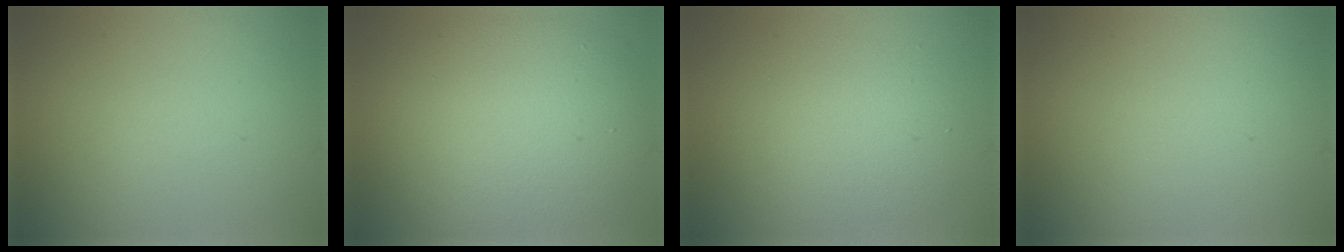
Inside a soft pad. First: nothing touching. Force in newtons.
{"total": 9.5, "press": 9.5, "slide": 0.5}
{"total": 4.5, "press": 4.5, "slide": 0.5}
{"total": 0.0}